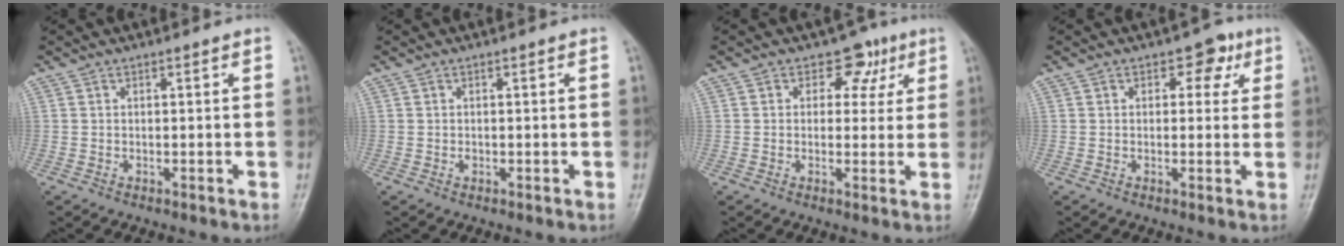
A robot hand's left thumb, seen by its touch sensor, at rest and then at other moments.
{"total": 0.7, "force": [-0.1, 0.6, 0.4], "torque": [-0.003, 0.001, -0.002]}
{"total": 5.7, "force": [2.6, 4.4, 2.6], "torque": [0.008, -0.002, 0.028]}
{"total": 4.6, "force": [1.9, 3.1, 2.8], "torque": [-0.005, -0.001, 0.017]}